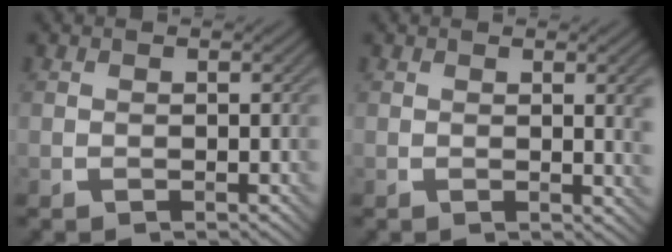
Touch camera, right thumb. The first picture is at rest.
{"total": 3.0, "force": [0.6, 0.5, 2.9], "torque": [-0.043, 0.002, 0.009]}